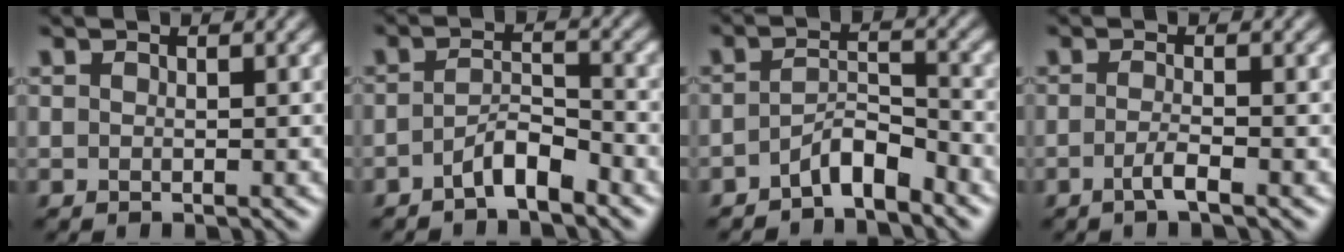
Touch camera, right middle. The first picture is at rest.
{"total": 2.9, "force": [-2.0, 0.9, 1.9], "torque": [-0.036, 0.009, -0.039]}
{"total": 3.1, "force": [-2.3, 0.9, 1.8], "torque": [-0.031, 0.012, -0.045]}
{"total": 1.9, "force": [-0.8, 0.4, 1.6], "torque": [-0.027, 0.002, -0.023]}